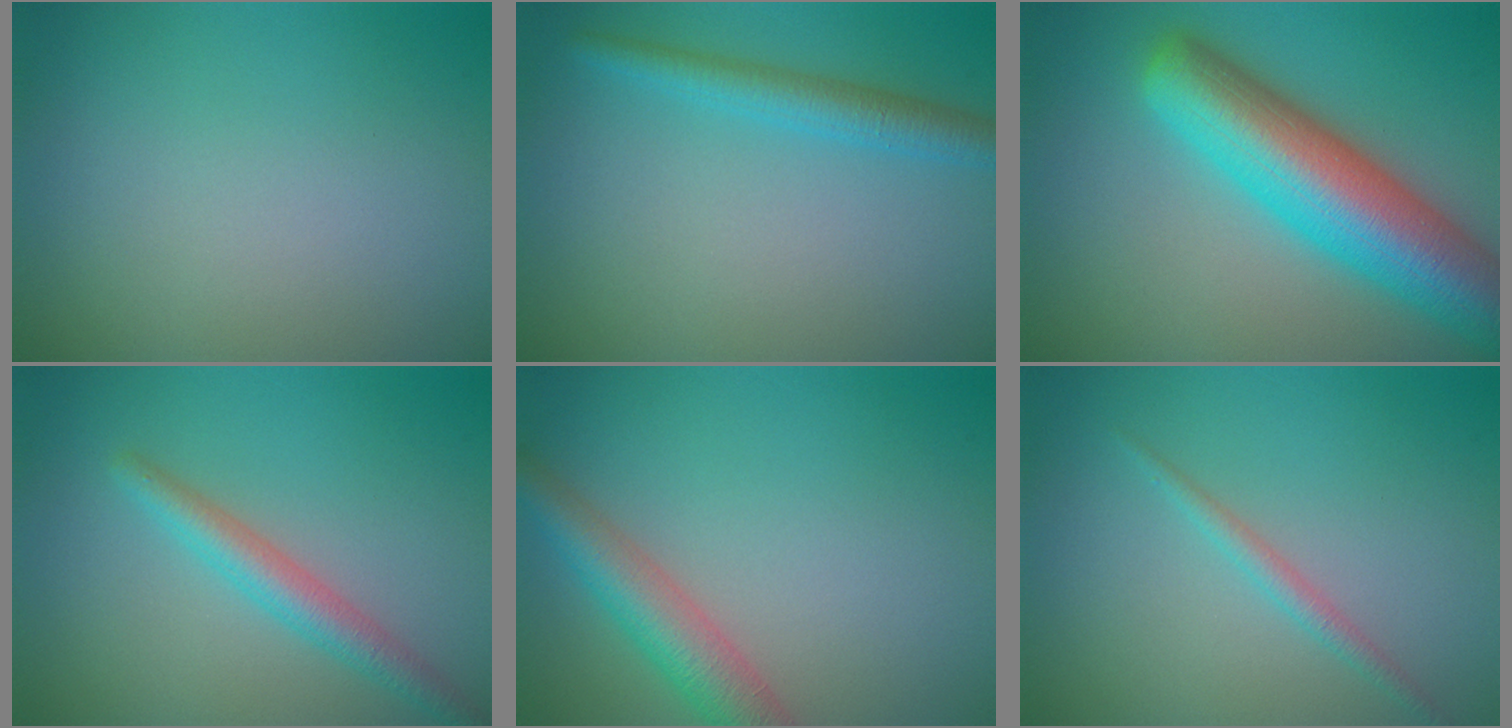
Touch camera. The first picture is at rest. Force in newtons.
{"total": 3.0, "press": 3.0, "slide": 0.2}
{"total": 10.7, "press": 10.7, "slide": 0.4}
{"total": 2.9, "press": 2.9, "slide": 0.1}
{"total": 4.4, "press": 4.4, "slide": 0.3}
{"total": 1.3, "press": 1.3, "slide": 0.1}